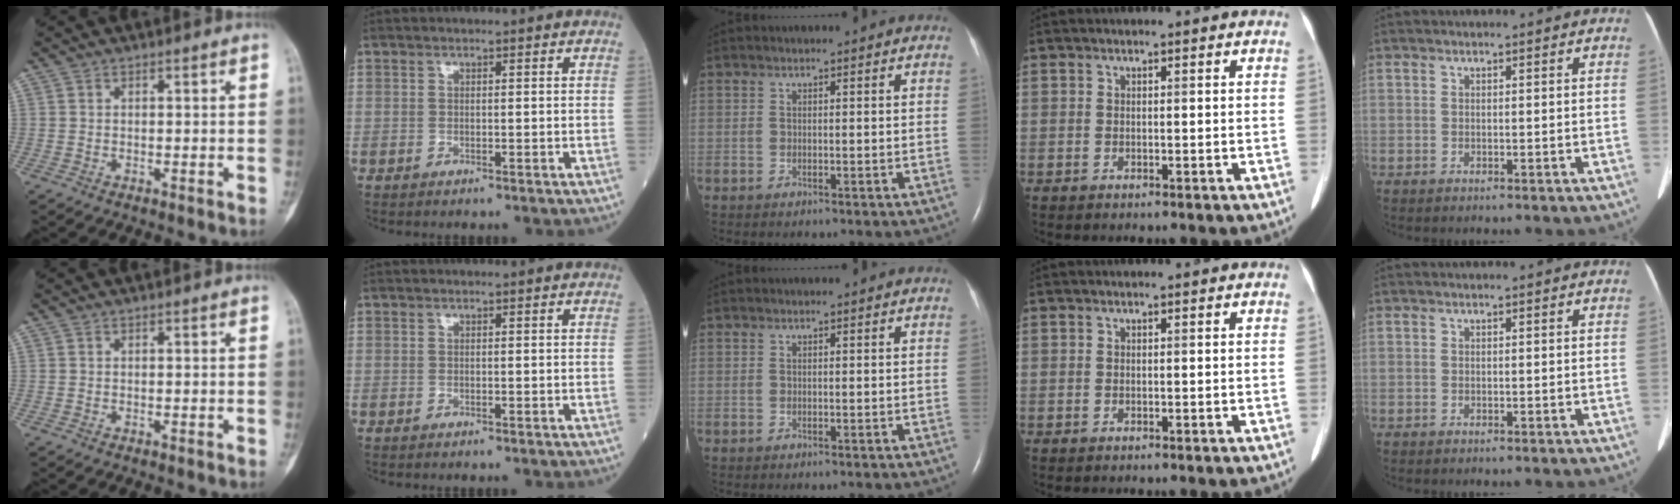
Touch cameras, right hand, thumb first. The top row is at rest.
{}